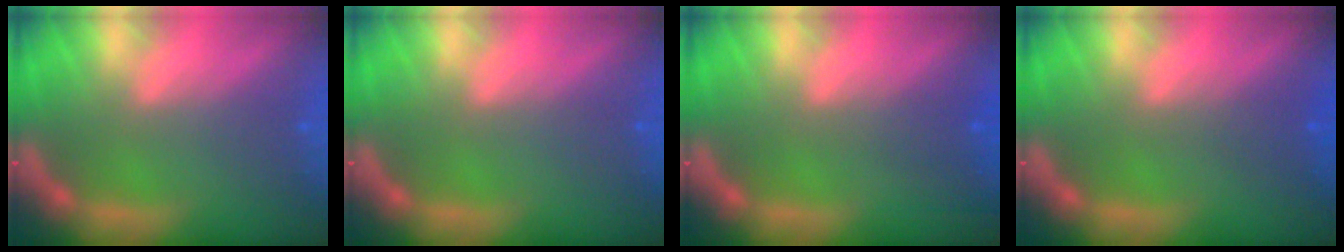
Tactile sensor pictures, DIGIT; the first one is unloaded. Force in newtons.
{"total": 0.0}
{"total": 1.5}
{"total": 1.5}